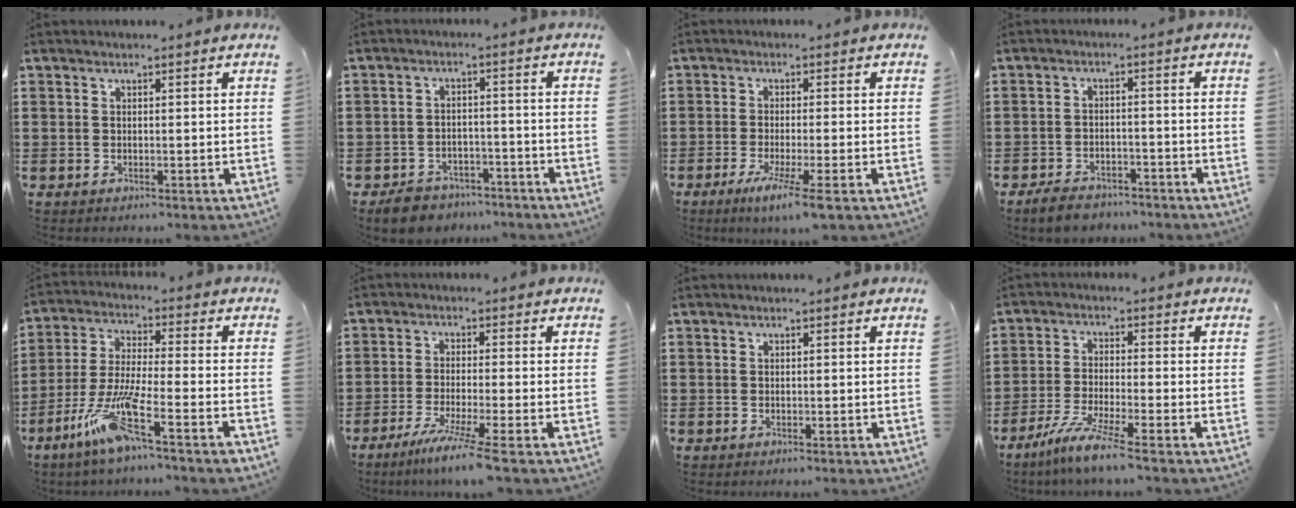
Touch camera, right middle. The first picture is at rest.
{"total": 4.2, "force": [-4.0, 1.1, 0.3], "torque": [-0.016, 0.010, -0.086]}
{"total": 4.8, "force": [-2.7, -0.4, 4.0], "torque": [-0.077, -0.020, -0.048]}
{"total": 3.6, "force": [-3.4, 1.0, 0.6], "torque": [-0.020, 0.008, -0.072]}
{"total": 10.1, "force": [-5.8, 1.3, 8.2], "torque": [-0.181, -0.013, -0.115]}
{"total": 5.5, "force": [-4.0, -0.9, 3.6], "torque": [-0.069, -0.021, -0.075]}
{"total": 0.0}
{"total": 6.1, "force": [-4.6, -0.3, 3.9], "torque": [-0.089, -0.020, -0.090]}